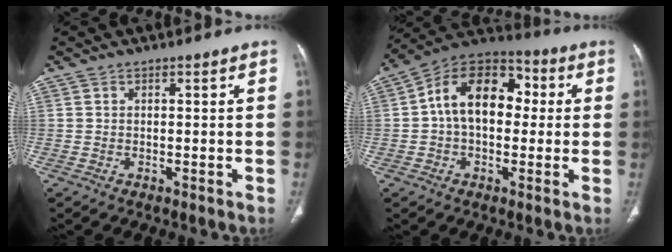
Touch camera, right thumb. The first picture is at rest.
{"total": 15.5, "force": [1.6, 10.1, 11.6], "torque": [-0.162, 0.039, 0.012]}